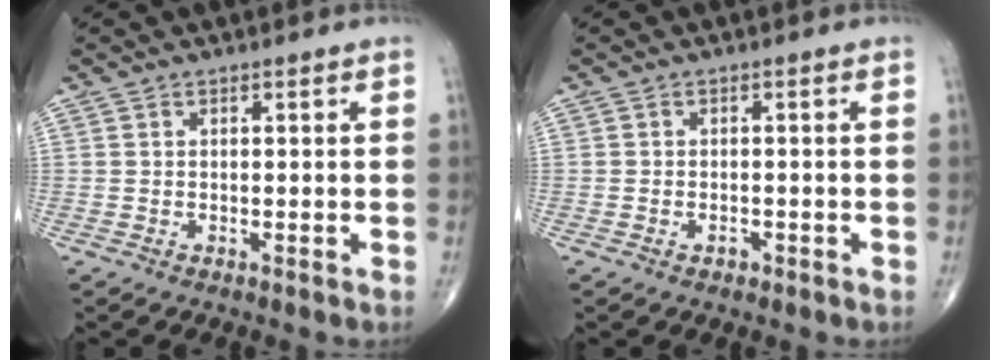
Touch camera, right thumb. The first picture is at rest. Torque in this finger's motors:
{"motor_torque": [-0.09, 0.16, -0.22, -0.22, 0.00]}